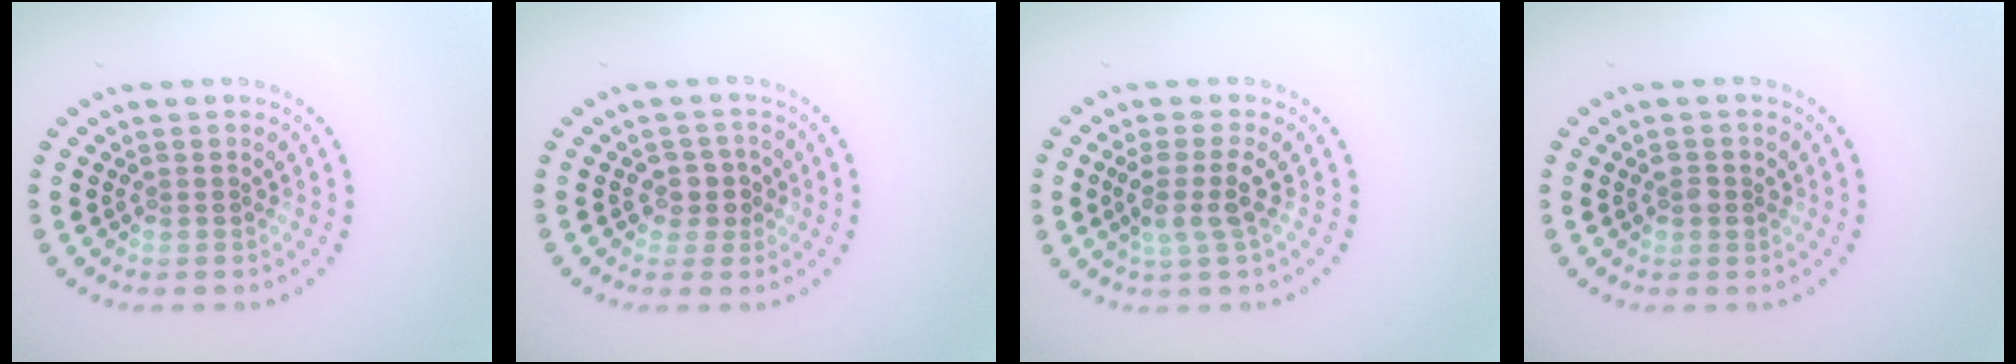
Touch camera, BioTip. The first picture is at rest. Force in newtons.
{"total": 2.0, "press": 1.7, "slide": 1.2}
{"total": 2.6, "press": 2.0, "slide": 1.6}
{"total": 1.4, "press": 1.3, "slide": 0.4}